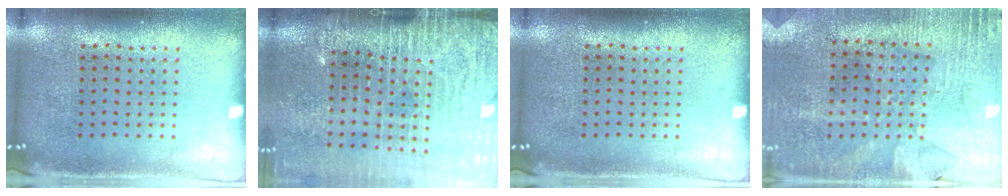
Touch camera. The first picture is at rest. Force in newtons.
{"total": 4.2, "press": 3.5, "slide": 2.3}
{"total": 0.0}
{"total": 2.9, "press": 2.8, "slide": 0.8}